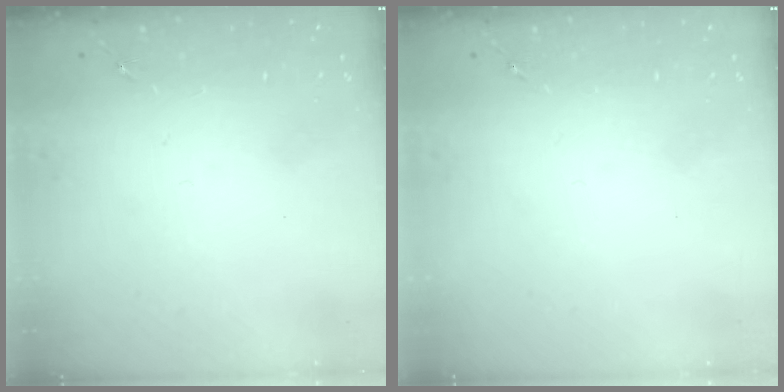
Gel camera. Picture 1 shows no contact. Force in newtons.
{"total": 0.0}